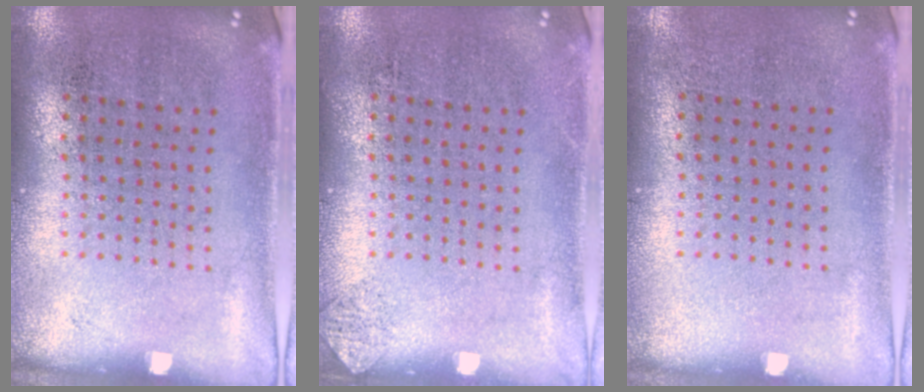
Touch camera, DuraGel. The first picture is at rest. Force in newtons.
{"total": 0.6, "press": 0.6, "slide": 0.2}
{"total": 0.0}